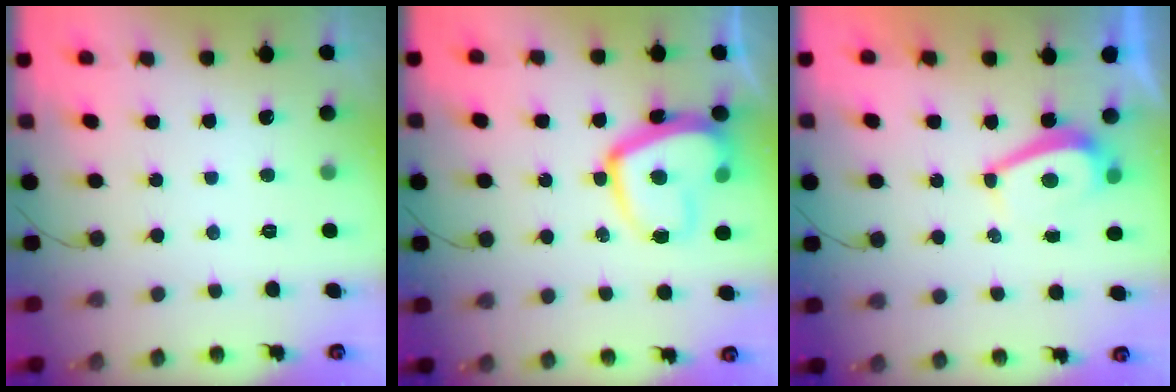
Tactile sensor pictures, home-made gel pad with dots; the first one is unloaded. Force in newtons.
{"total": 14.8, "press": 14.8, "slide": 1.2}
{"total": 4.1, "press": 4.1, "slide": 0.3}